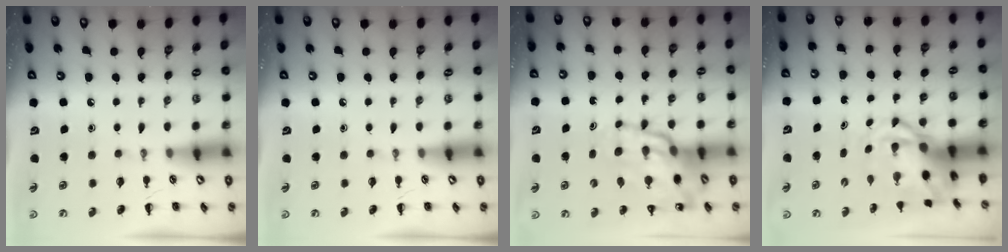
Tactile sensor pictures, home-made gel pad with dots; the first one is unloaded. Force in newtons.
{"total": 0.0}
{"total": 18.2, "press": 17.5, "slide": 5.0}
{"total": 6.3, "press": 6.1, "slide": 1.7}